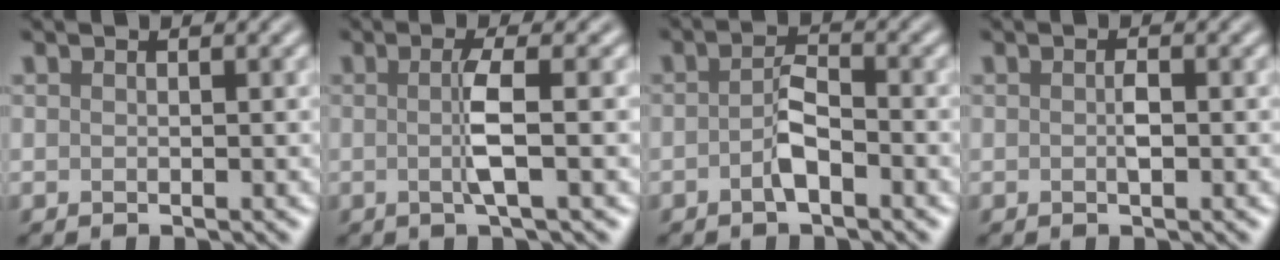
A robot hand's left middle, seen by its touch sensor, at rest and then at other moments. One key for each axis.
{"total": 3.1, "fx": -0.1, "fy": 0.4, "fz": 3.0, "tx": -0.059, "ty": -0.005, "tz": -0.005}
{"total": 2.4, "fx": -1.1, "fy": 0.8, "fz": 2.0, "tx": -0.037, "ty": 0.006, "tz": -0.025}
{"total": 1.0, "fx": -0.1, "fy": 0.3, "fz": 1.0, "tx": -0.019, "ty": -0.001, "tz": -0.001}